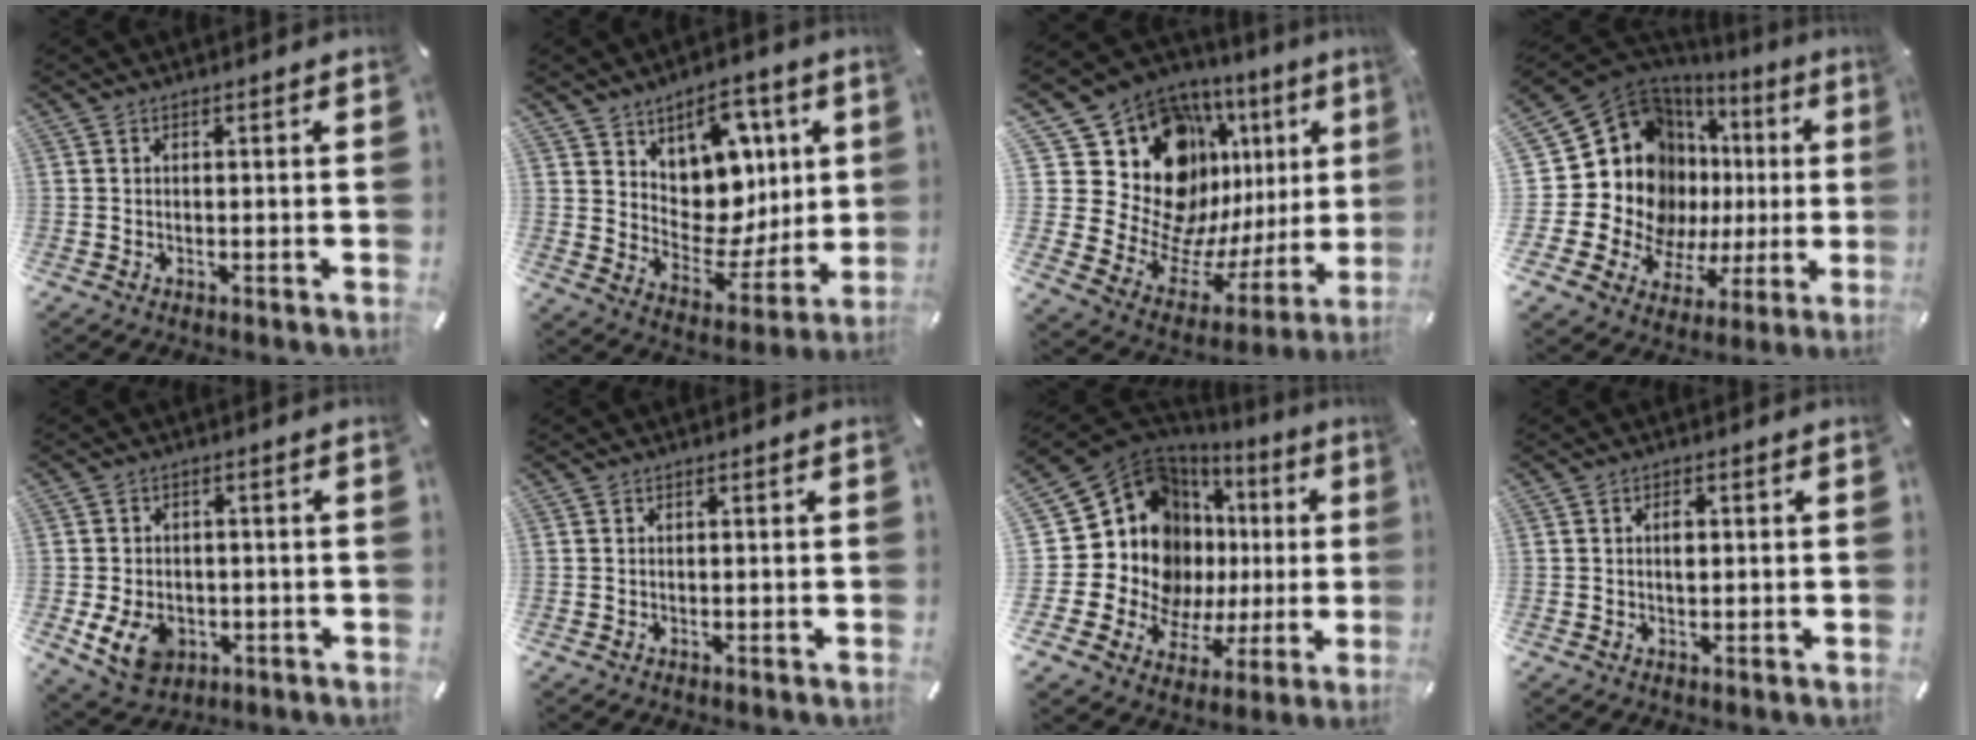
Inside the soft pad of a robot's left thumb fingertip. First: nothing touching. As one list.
[{"total": 11.8, "force": [5.7, 9.5, 4.1], "torque": [-0.046, -0.070, 0.111]}, {"total": 24.6, "force": [10.1, 16.9, 14.8], "torque": [-0.218, -0.117, 0.226]}, {"total": 24.0, "force": [5.6, 17.4, 15.6], "torque": [-0.311, -0.076, 0.125]}, {"total": 8.3, "force": [-2.3, 6.5, 4.6], "torque": [-0.091, 0.008, -0.042]}, {"total": 0.0}, {"total": 20.8, "force": [6.0, 15.2, 12.7], "torque": [-0.261, -0.089, 0.127]}, {"total": 2.0, "force": [0.3, 1.1, 1.6], "torque": [-0.018, -0.003, 0.001]}]